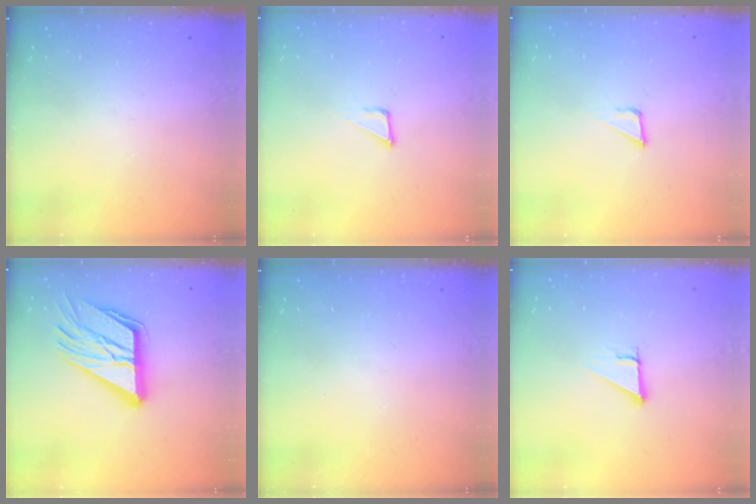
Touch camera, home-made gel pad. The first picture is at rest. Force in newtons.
{"total": 2.8, "press": 2.8, "slide": 0.1}
{"total": 2.8, "press": 2.8, "slide": 0.1}
{"total": 17.7, "press": 17.6, "slide": 1.9}
{"total": 0.0}
{"total": 2.7, "press": 2.7, "slide": 0.3}